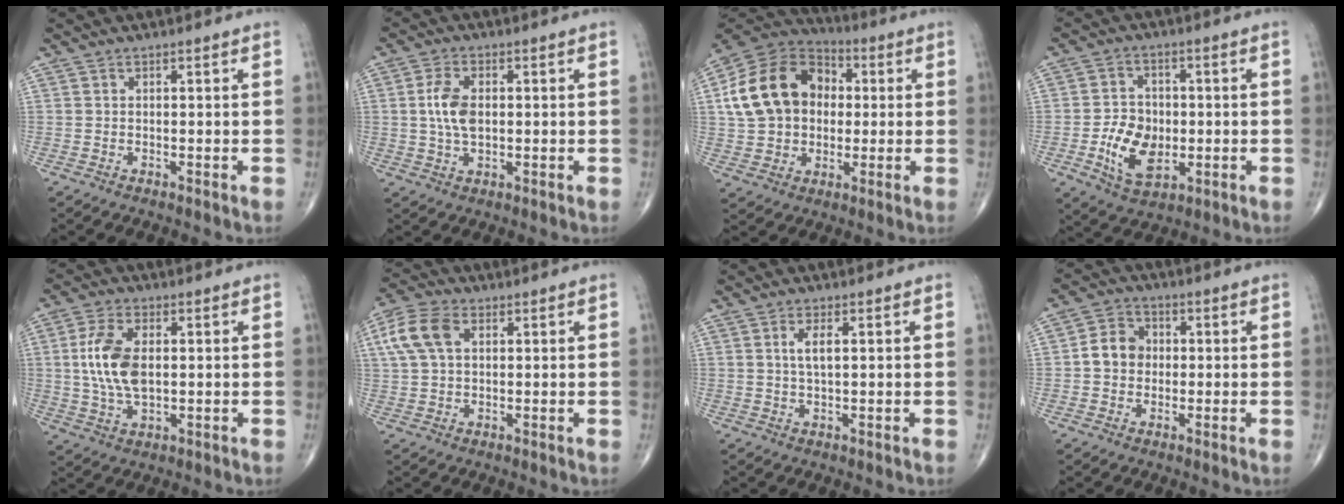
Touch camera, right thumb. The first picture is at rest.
{"total": 6.3, "force": [0.5, 3.6, 5.2], "torque": [-0.101, 0.001, 0.008]}
{"total": 18.7, "force": [2.3, 14.5, 11.6], "torque": [-0.191, 0.027, 0.036]}
{"total": 10.0, "force": [-1.9, 6.9, 6.9], "torque": [-0.096, 0.002, -0.030]}
{"total": 10.3, "force": [1.0, 5.5, 8.7], "torque": [-0.177, -0.001, 0.023]}
{"total": 8.8, "force": [2.5, 5.6, 6.3], "torque": [-0.137, 0.016, 0.045]}
{"total": 3.3, "force": [0.8, 1.1, 3.0], "torque": [-0.057, -0.001, 0.016]}
{"total": 6.5, "force": [-0.1, 5.6, 3.3], "torque": [-0.042, 0.018, -0.012]}